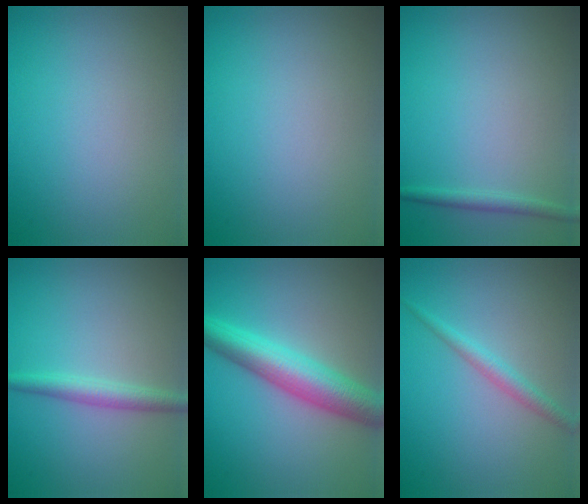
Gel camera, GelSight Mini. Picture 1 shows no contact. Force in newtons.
{"total": 0.0}
{"total": 1.3, "press": 1.3, "slide": 0.1}
{"total": 2.2, "press": 2.2, "slide": 0.0}
{"total": 6.4, "press": 6.4, "slide": 0.1}
{"total": 1.8, "press": 1.8, "slide": 0.0}